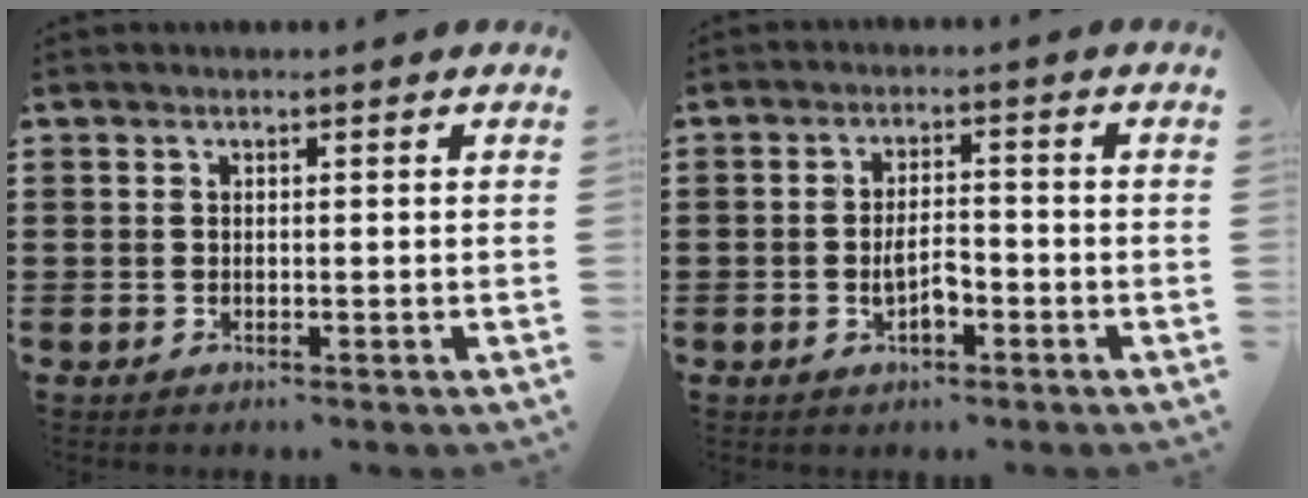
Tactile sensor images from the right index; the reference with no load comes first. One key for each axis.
{"total": 4.1, "fx": -1.4, "fy": 1.6, "fz": 3.5, "tx": -0.068, "ty": 0.006, "tz": -0.028}